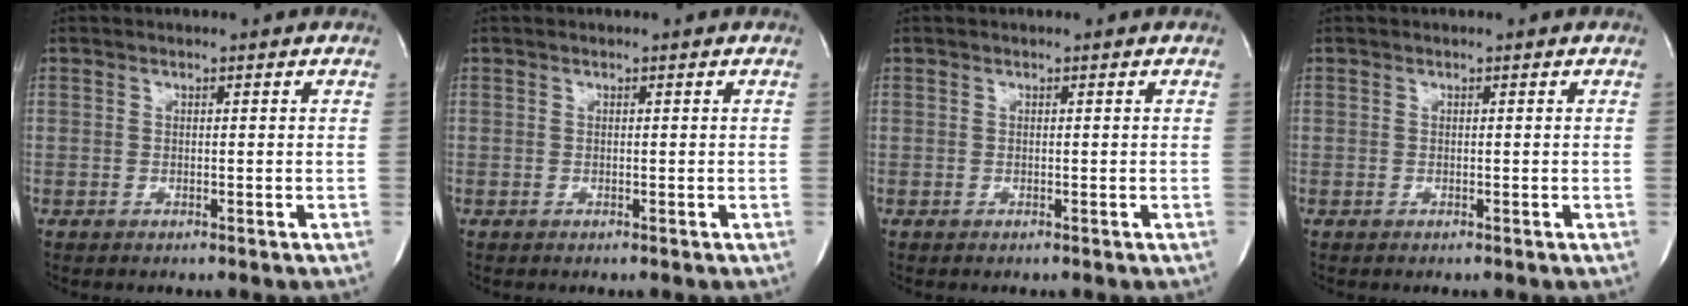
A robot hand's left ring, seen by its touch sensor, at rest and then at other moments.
{"total": 0.0}
{"total": 0.0}
{"total": 0.0}